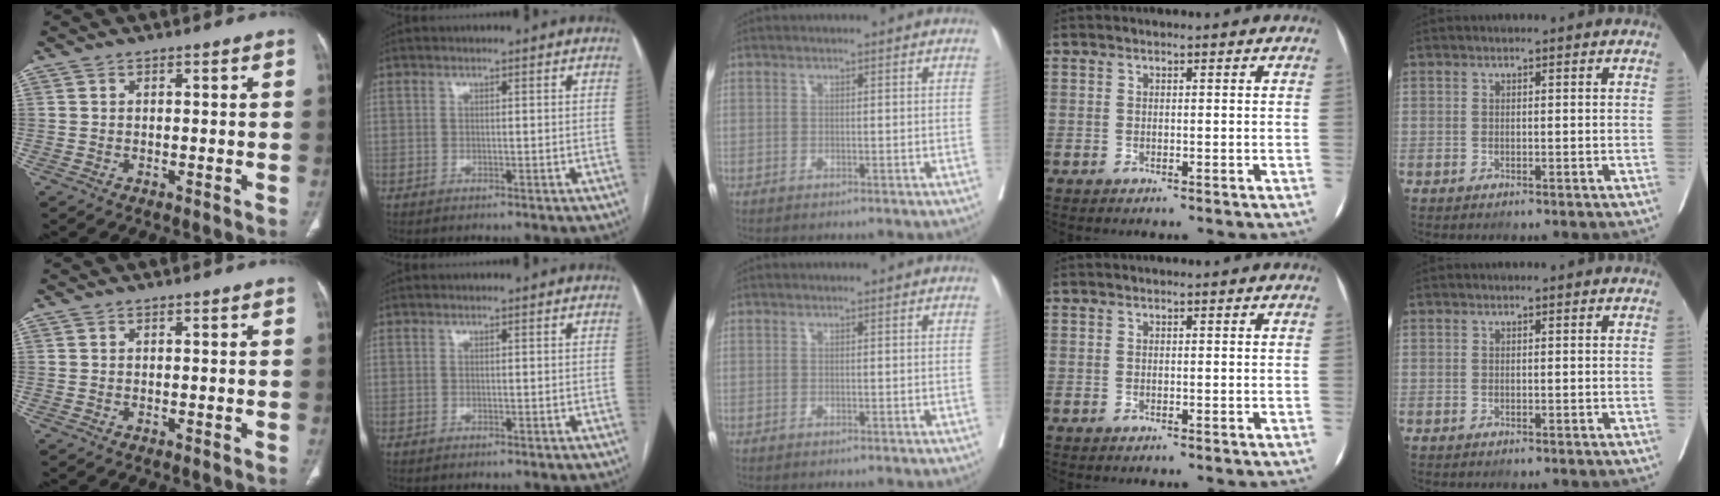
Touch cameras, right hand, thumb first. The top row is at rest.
{}